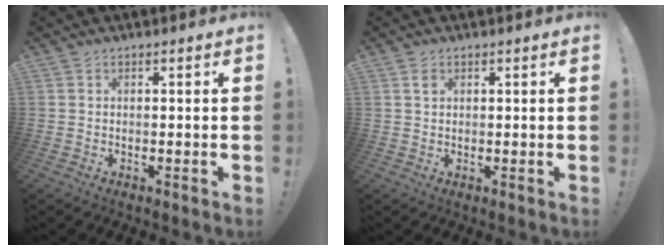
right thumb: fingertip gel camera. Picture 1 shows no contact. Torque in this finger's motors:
{"motor_torque": [0.75, 0.03, 0.22, -0.42, 0.08]}